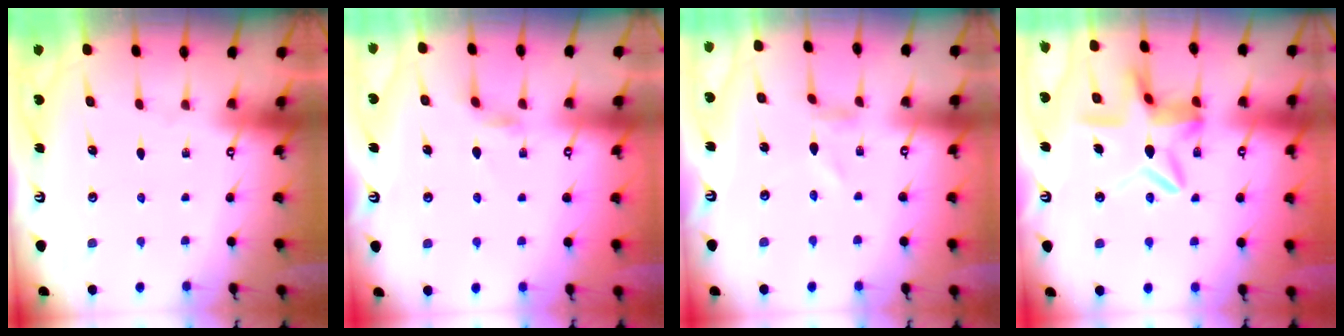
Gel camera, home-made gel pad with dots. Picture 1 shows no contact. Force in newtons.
{"total": 2.3, "press": 2.3, "slide": 0.5}
{"total": 0.8, "press": 0.8, "slide": 0.1}
{"total": 10.8, "press": 10.8, "slide": 1.1}